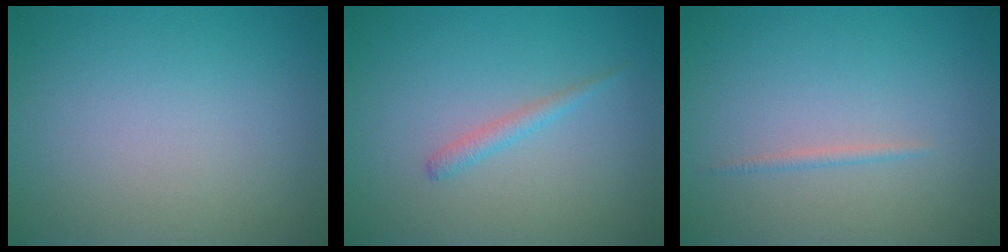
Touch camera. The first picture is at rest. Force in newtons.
{"total": 1.2, "press": 1.1, "slide": 0.1}
{"total": 0.7, "press": 0.7, "slide": 0.1}